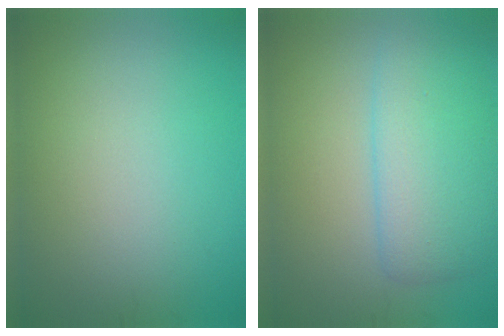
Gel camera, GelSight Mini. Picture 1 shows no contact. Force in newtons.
{"total": 5.3, "press": 5.3, "slide": 0.1}